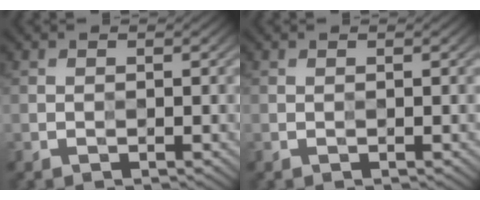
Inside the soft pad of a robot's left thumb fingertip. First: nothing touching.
{"total": 0.0}